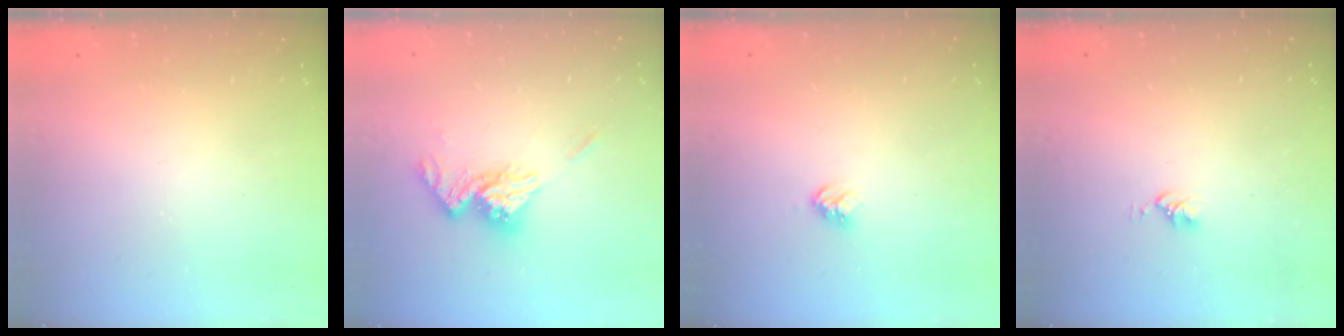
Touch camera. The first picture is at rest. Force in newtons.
{"total": 12.3, "press": 12.3, "slide": 1.3}
{"total": 3.9, "press": 3.8, "slide": 0.5}
{"total": 3.0, "press": 3.0, "slide": 0.4}